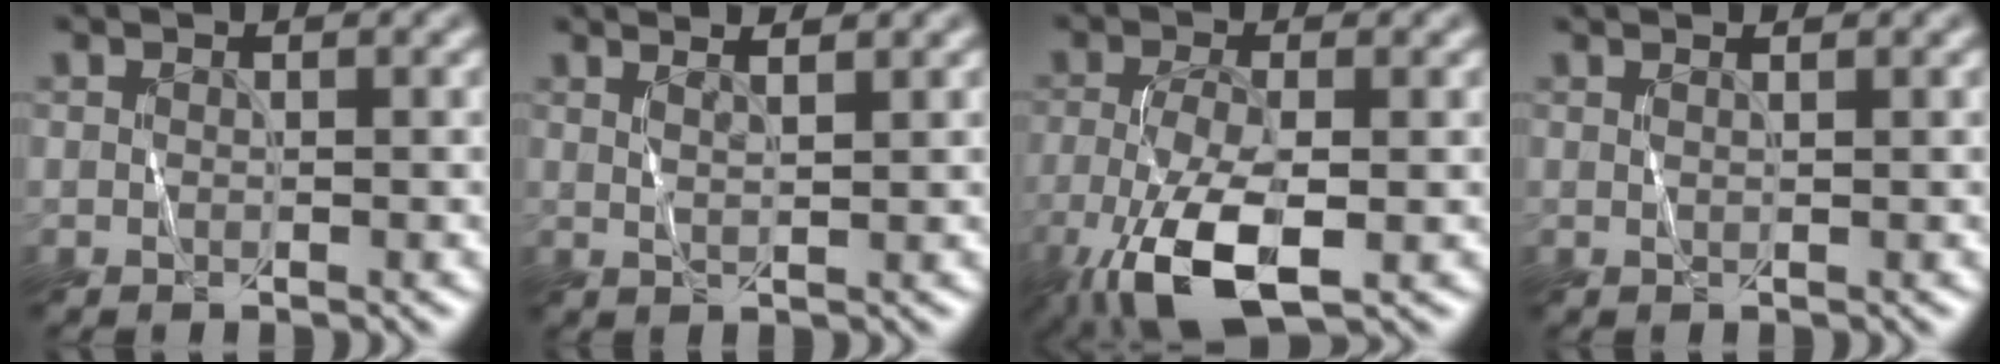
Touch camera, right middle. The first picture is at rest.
{"total": 3.1, "force": [2.2, 0.7, 2.1], "torque": [-0.020, 0.021, 0.009]}
{"total": 7.0, "force": [-3.2, 2.4, 5.8], "torque": [-0.135, -0.012, -0.060]}
{"total": 0.8, "force": [0.7, -0.2, 0.5], "torque": [-0.007, -0.001, 0.007]}